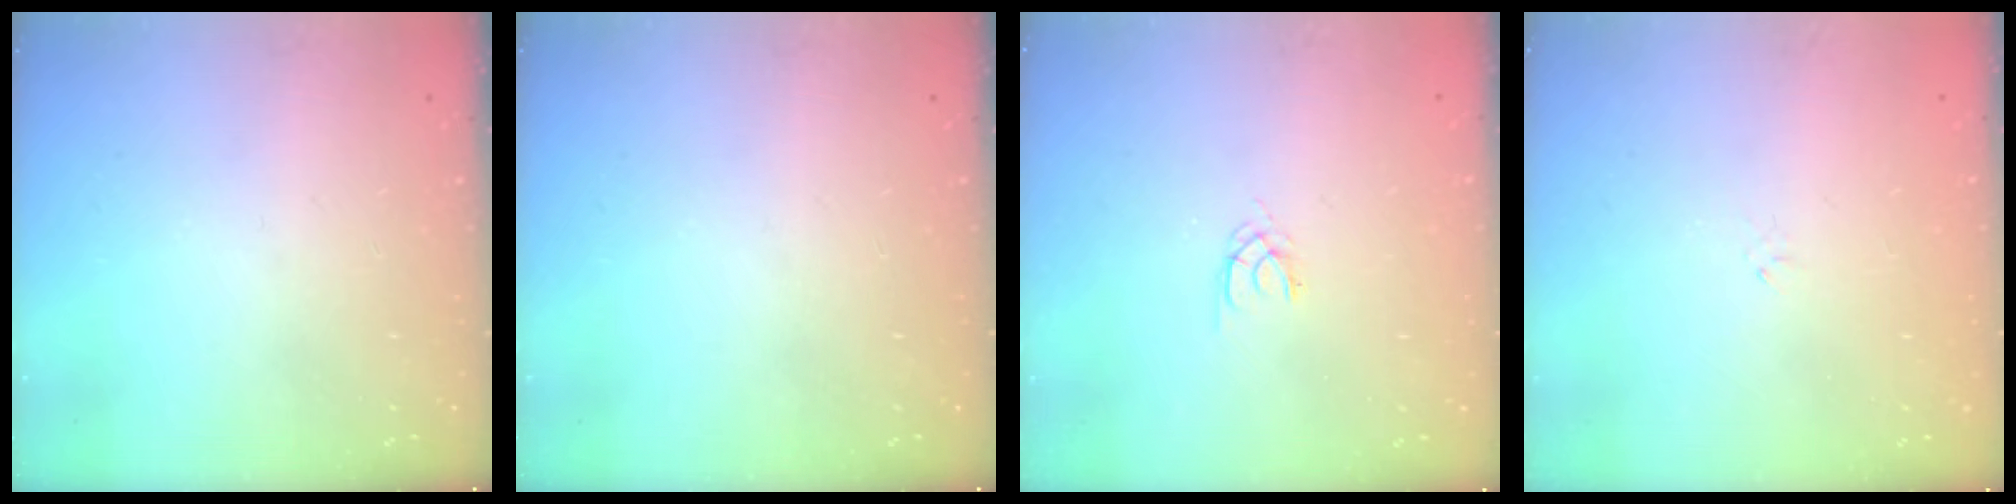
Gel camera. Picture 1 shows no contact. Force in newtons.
{"total": 0.0}
{"total": 1.3, "press": 1.2, "slide": 0.3}
{"total": 1.2, "press": 1.2, "slide": 0.4}